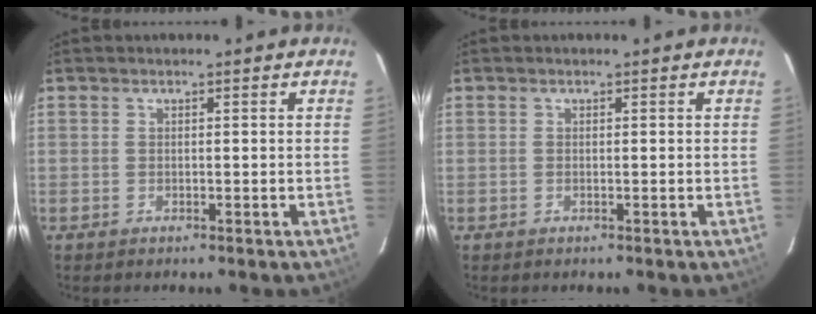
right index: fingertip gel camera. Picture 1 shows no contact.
{"total": 0.0}